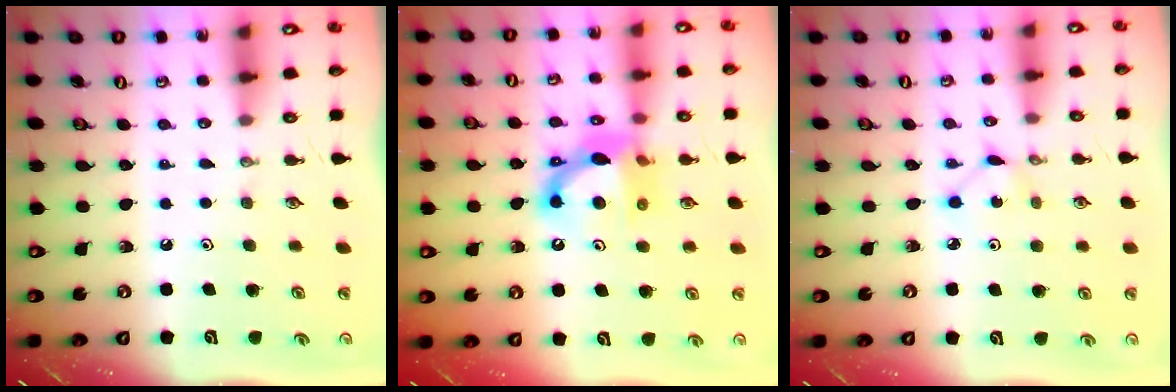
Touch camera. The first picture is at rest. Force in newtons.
{"total": 11.7, "press": 11.7, "slide": 1.0}
{"total": 2.0, "press": 2.0, "slide": 0.3}